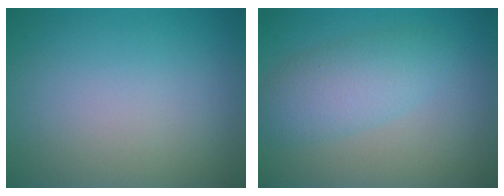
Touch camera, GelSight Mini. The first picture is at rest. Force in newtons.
{"total": 3.9, "press": 3.9, "slide": 0.1}